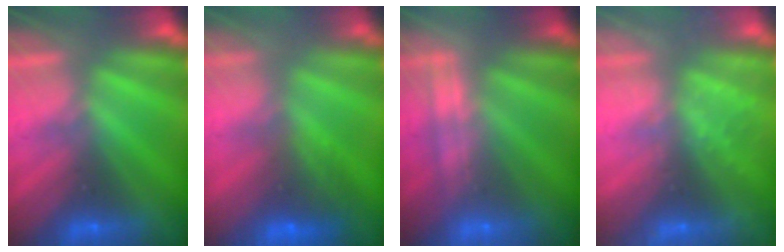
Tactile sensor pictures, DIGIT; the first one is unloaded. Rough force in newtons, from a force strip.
{"total": 8.3}
{"total": 2.3}
{"total": 2.4}